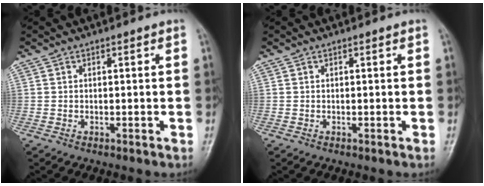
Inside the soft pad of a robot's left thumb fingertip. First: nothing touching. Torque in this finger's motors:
{"motor_torque": [0.00, 0.00, 0.01, -0.02, 0.00]}